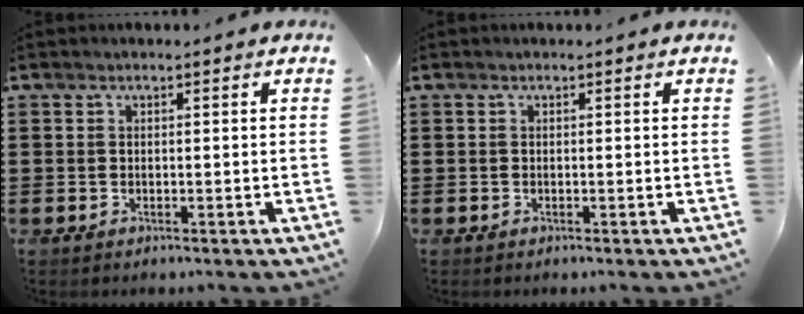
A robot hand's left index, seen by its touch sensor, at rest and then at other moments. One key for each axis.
{"total": 0.0}